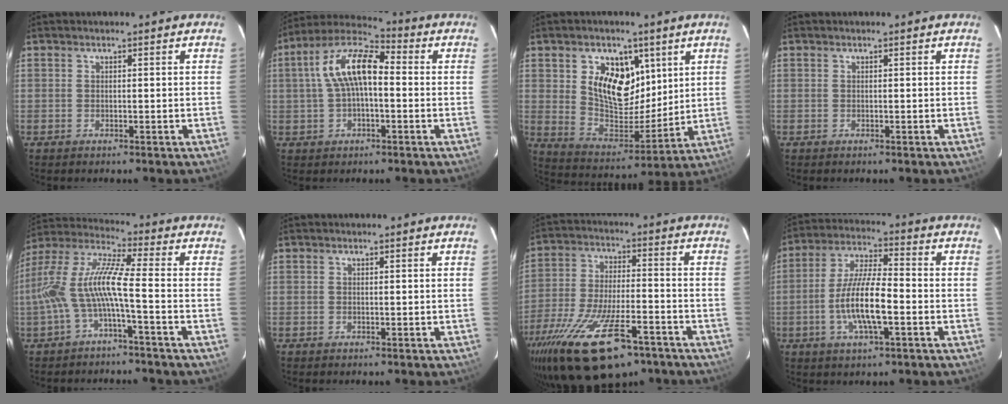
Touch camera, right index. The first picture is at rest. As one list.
[{"total": 11.7, "force": [0.5, 5.5, 10.3], "torque": [-0.202, 0.029, 0.003]}, {"total": 14.4, "force": [5.5, 9.3, 9.6], "torque": [-0.169, -0.005, 0.111]}, {"total": 0.0}, {"total": 11.8, "force": [-3.3, 1.1, 11.2], "torque": [-0.233, 0.011, -0.069]}, {"total": 0.0}, {"total": 23.0, "force": [-14.7, 8.6, 15.4], "torque": [-0.309, -0.052, -0.240]}, {"total": 11.3, "force": [-3.4, 2.6, 10.5], "torque": [-0.210, -0.001, -0.065]}]